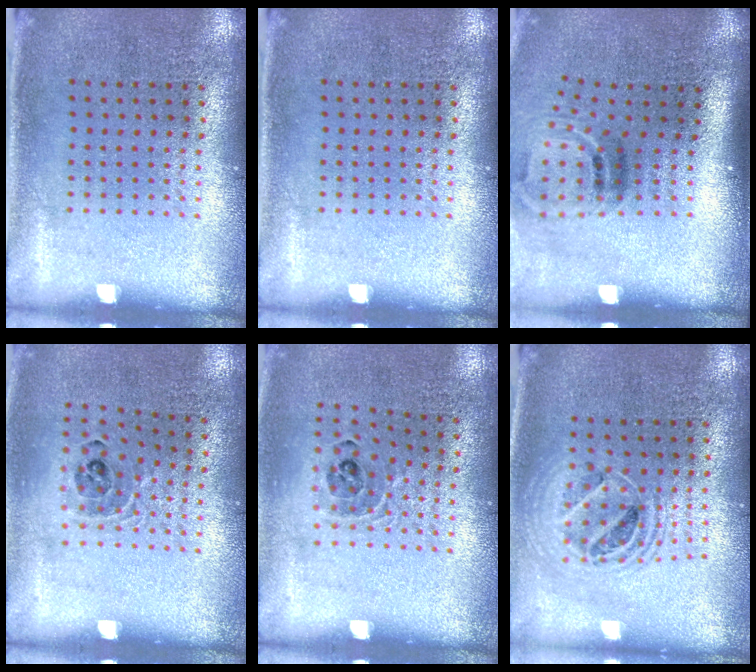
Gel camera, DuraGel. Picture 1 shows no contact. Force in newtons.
{"total": 0.0}
{"total": 2.0, "press": 1.3, "slide": 1.6}
{"total": 0.8, "press": 0.8, "slide": 0.2}
{"total": 0.8, "press": 0.8, "slide": 0.2}
{"total": 1.7, "press": 1.4, "slide": 0.9}